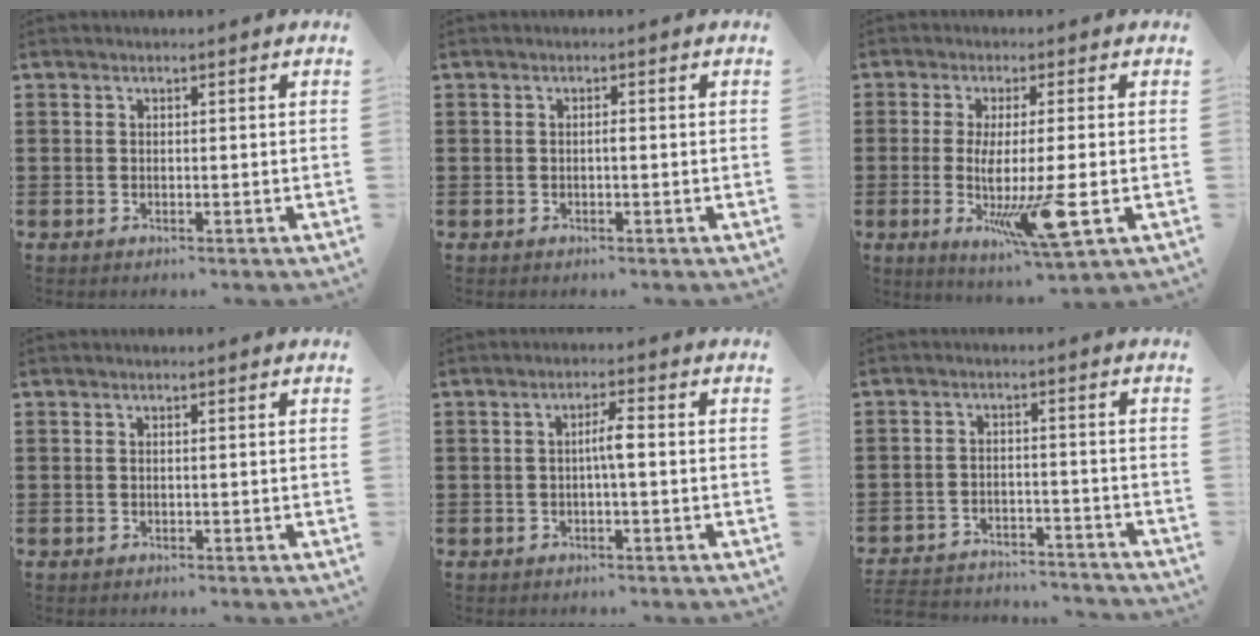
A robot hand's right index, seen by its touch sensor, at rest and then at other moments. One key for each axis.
{"total": 0.6, "fx": -0.2, "fy": 0.1, "fz": 0.6, "tx": -0.012, "ty": -0.004, "tz": -0.003}
{"total": 9.9, "fx": -1.7, "fy": 1.1, "fz": 9.7, "tx": -0.194, "ty": -0.029, "tz": -0.030}
{"total": 0.0}
{"total": 3.1, "fx": -0.3, "fy": 0.4, "fz": 3.1, "tx": -0.058, "ty": 0.003, "tz": -0.008}
{"total": 3.9, "fx": -3.8, "fy": 0.4, "fz": 0.4, "tx": -0.019, "ty": 0.001, "tz": -0.083}